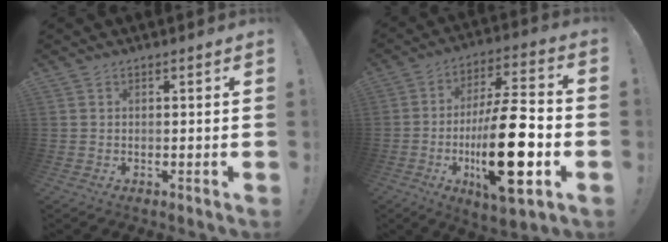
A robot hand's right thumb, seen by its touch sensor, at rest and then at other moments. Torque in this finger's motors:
{"motor_torque": [2.87, 2.14, 2.22, -0.56, 0.81]}